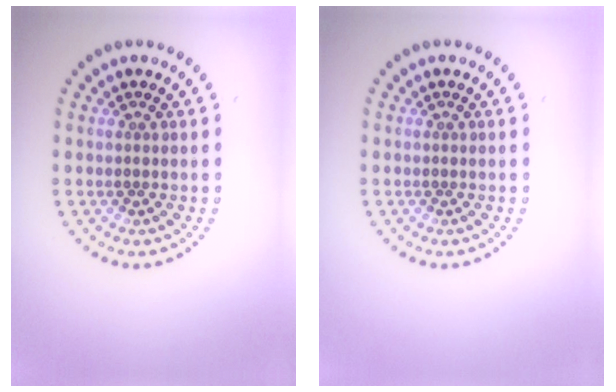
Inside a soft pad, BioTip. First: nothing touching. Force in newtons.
{"total": 0.0}